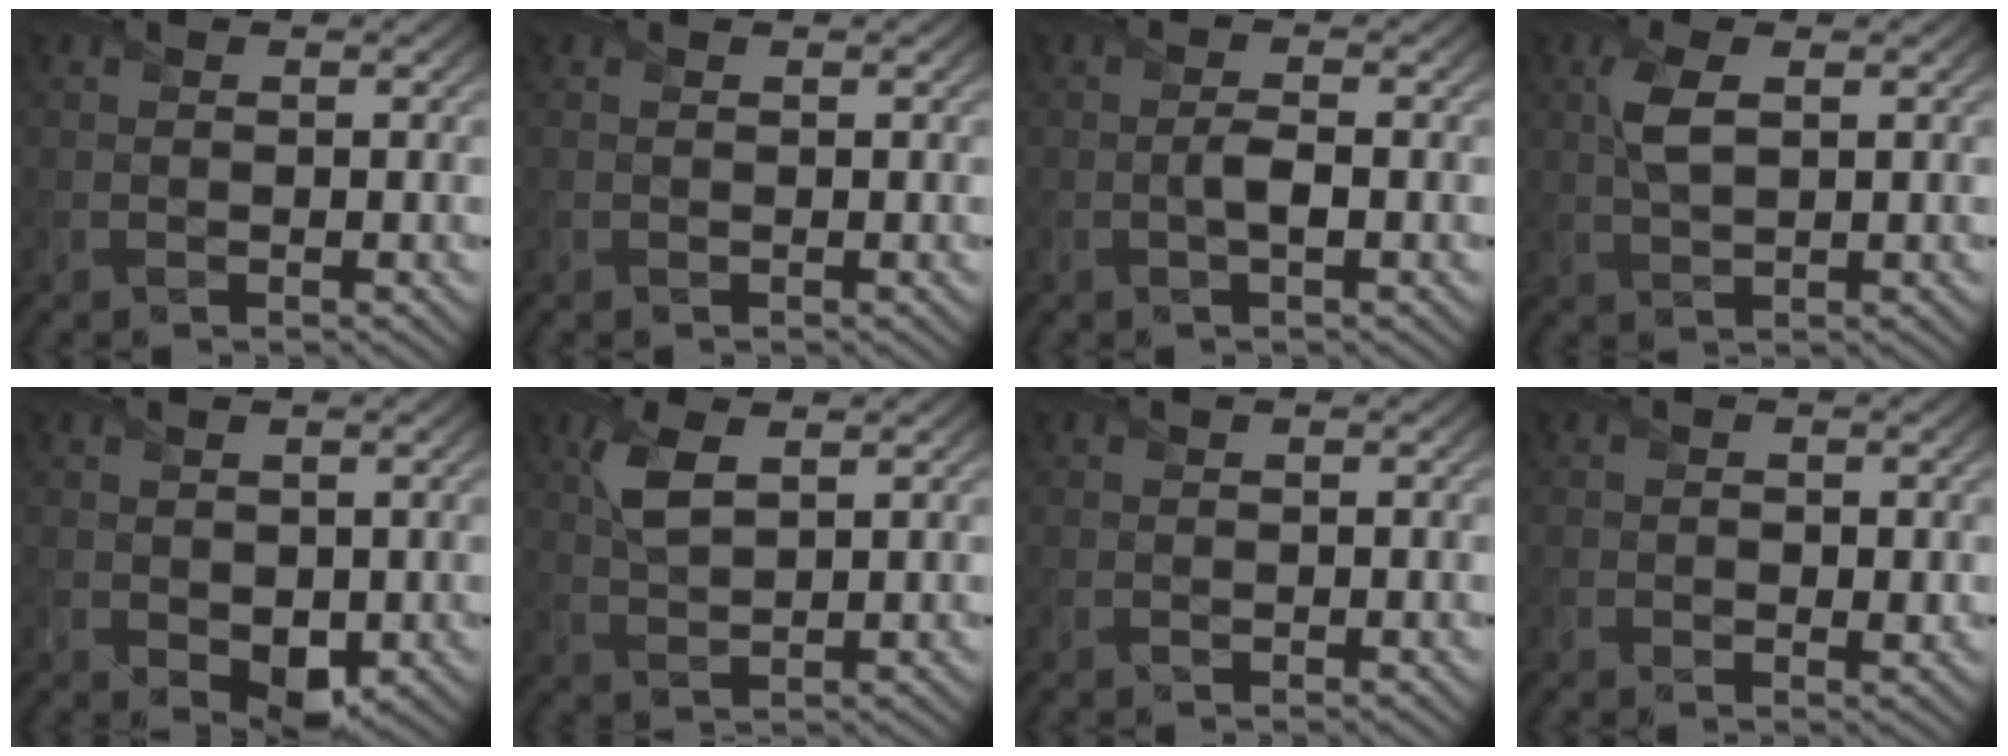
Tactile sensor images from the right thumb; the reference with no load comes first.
{"total": 0.0}
{"total": 1.7, "force": [-0.4, 0.4, 1.6], "torque": [-0.031, 0.004, -0.012]}
{"total": 3.7, "force": [0.9, 1.5, 3.2], "torque": [-0.079, 0.002, 0.021]}
{"total": 3.0, "force": [0.3, 2.2, 2.0], "torque": [-0.043, -0.011, 0.009]}
{"total": 4.4, "force": [1.9, 2.0, 3.5], "torque": [-0.089, 0.002, 0.040]}
{"total": 0.0}
{"total": 1.6, "force": [-0.3, 1.2, 1.0], "torque": [-0.012, -0.009, -0.003]}